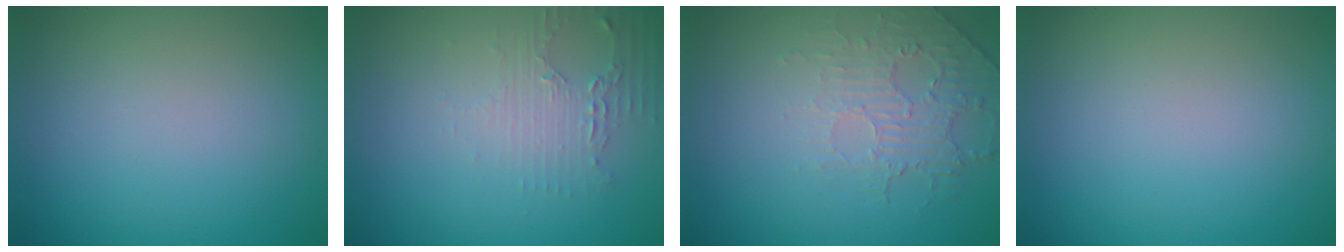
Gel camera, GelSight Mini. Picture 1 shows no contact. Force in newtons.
{"total": 1.8, "press": 1.8, "slide": 0.4}
{"total": 2.1, "press": 1.2, "slide": 1.7}
{"total": 0.0}